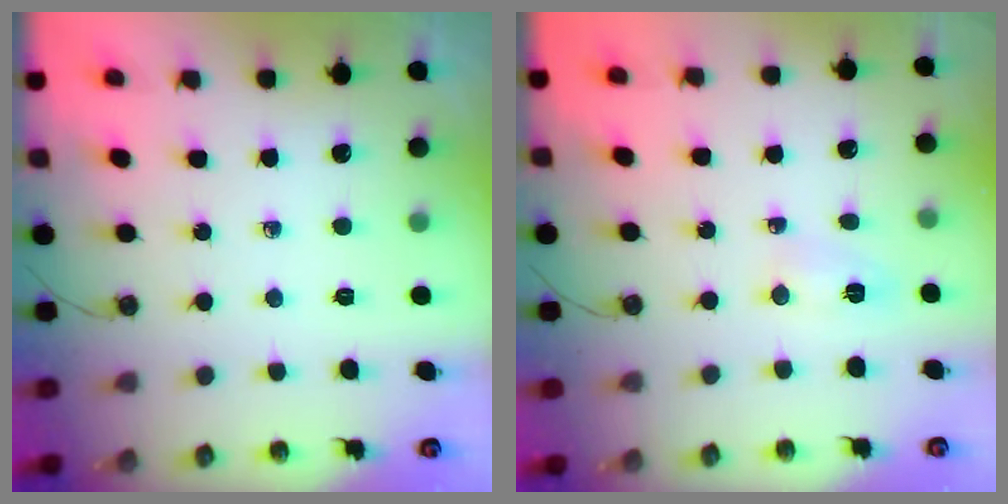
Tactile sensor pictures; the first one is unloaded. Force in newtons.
{"total": 3.3, "press": 3.0, "slide": 1.3}